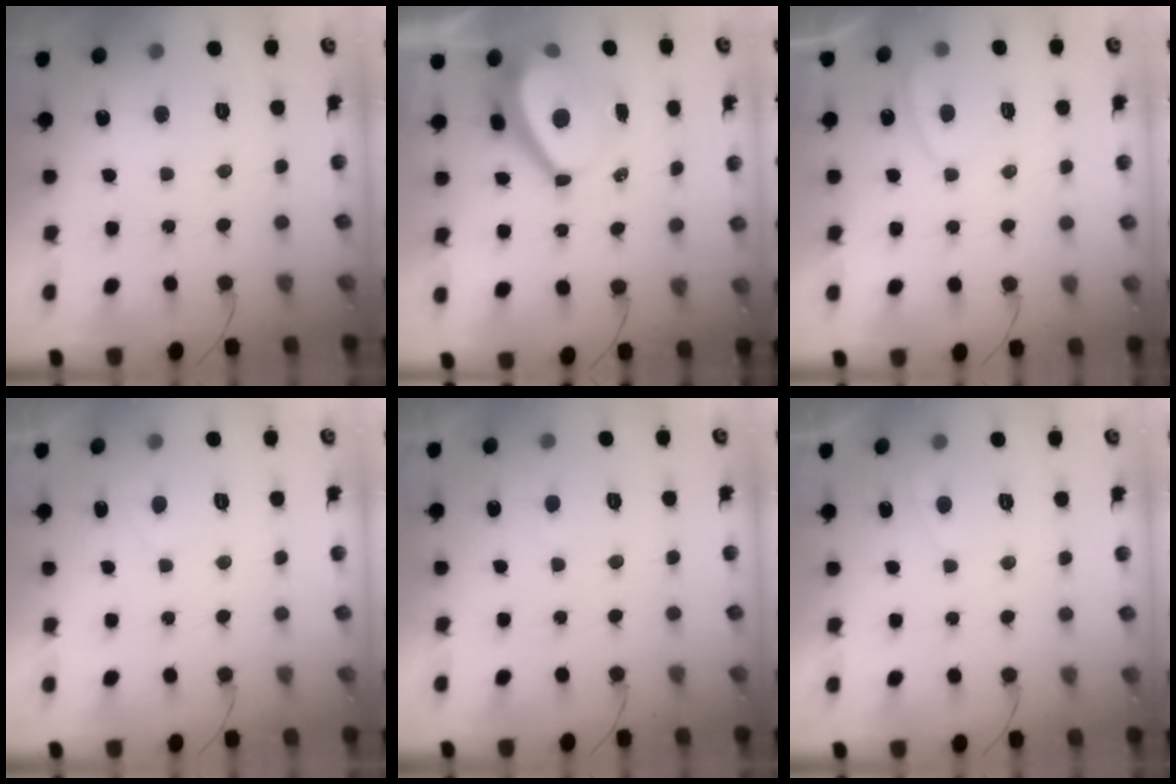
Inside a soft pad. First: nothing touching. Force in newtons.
{"total": 5.6, "press": 5.6, "slide": 0.7}
{"total": 2.4, "press": 2.3, "slide": 0.7}
{"total": 0.9, "press": 0.7, "slide": 0.6}
{"total": 1.3, "press": 1.2, "slide": 0.5}
{"total": 0.7, "press": 0.5, "slide": 0.5}